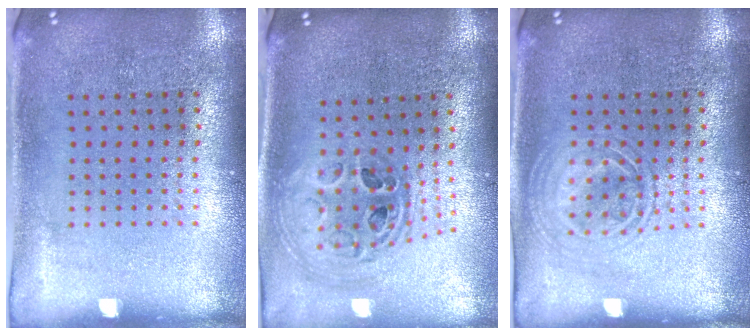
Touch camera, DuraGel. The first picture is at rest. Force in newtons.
{"total": 1.2, "press": 1.1, "slide": 0.5}
{"total": 1.3, "press": 1.3, "slide": 0.2}